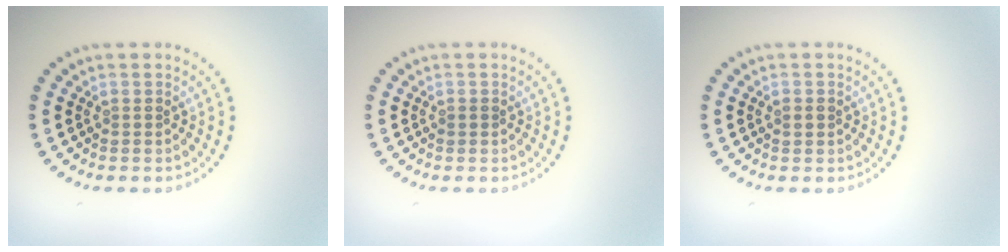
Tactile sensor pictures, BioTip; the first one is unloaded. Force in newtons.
{"total": 0.7, "press": 0.7, "slide": 0.1}
{"total": 1.0, "press": 1.0, "slide": 0.0}